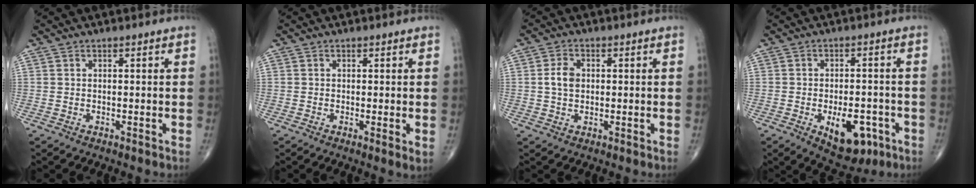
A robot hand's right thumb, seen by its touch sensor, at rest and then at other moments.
{"total": 1.8, "force": [-0.1, 0.2, 1.8], "torque": [-0.034, -0.009, -0.005]}
{"total": 4.0, "force": [0.3, 2.8, 2.8], "torque": [-0.052, 0.004, 0.002]}
{"total": 10.7, "force": [-4.2, 5.6, 8.0], "torque": [-0.089, 0.011, -0.049]}